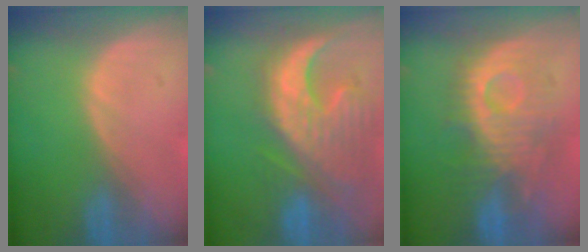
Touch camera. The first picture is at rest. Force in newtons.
{"total": 13.2, "press": 11.4, "slide": 6.8}
{"total": 9.9, "press": 9.8, "slide": 1.8}